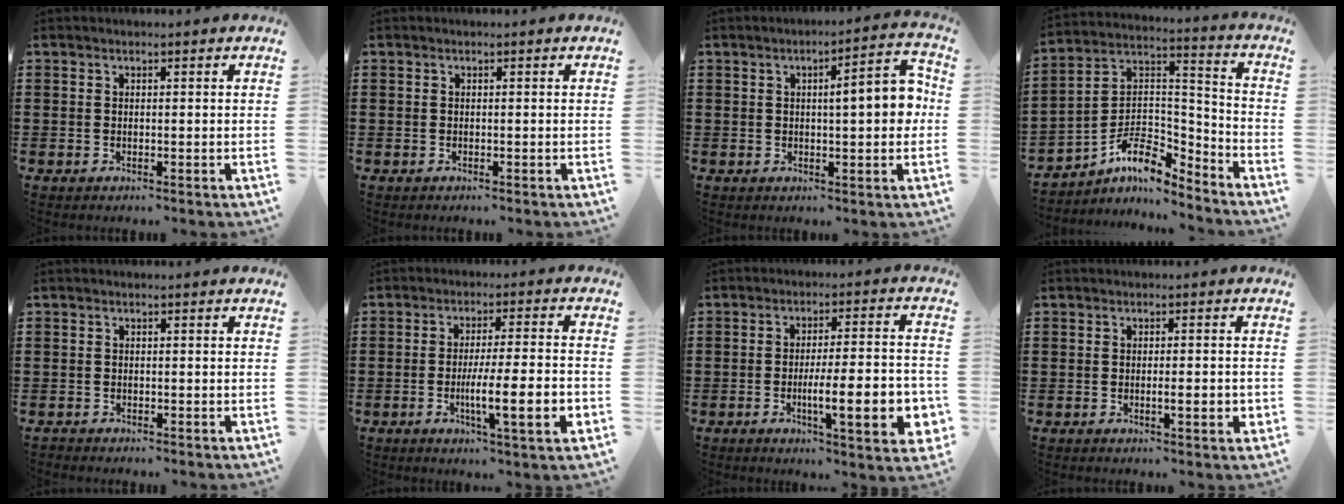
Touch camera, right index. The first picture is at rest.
{"total": 0.0}
{"total": 7.1, "force": [0.7, 1.6, 6.8], "torque": [-0.094, -0.008, 0.001]}
{"total": 8.6, "force": [-6.1, 3.5, 4.8], "torque": [-0.106, -0.003, -0.122]}
{"total": 0.7, "force": [-0.6, 0.3, -0.1], "torque": [0.001, 0.003, -0.014]}
{"total": 9.9, "force": [-2.8, 1.2, 9.4], "torque": [-0.167, -0.012, -0.050]}
{"total": 11.2, "force": [-3.2, 2.4, 10.5], "torque": [-0.159, -0.010, -0.054]}
{"total": 3.3, "force": [-0.7, 0.5, 3.2], "torque": [-0.043, -0.004, -0.015]}